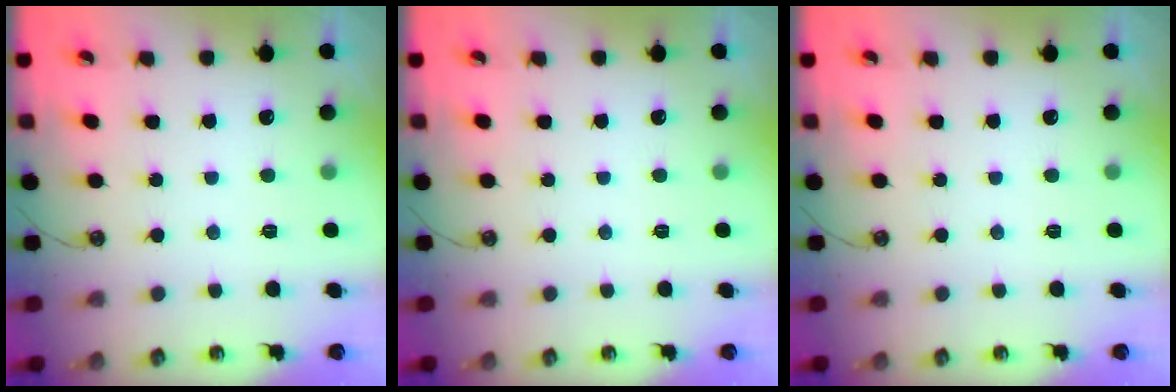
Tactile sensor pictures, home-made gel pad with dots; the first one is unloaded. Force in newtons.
{"total": 0.0}
{"total": 0.0}